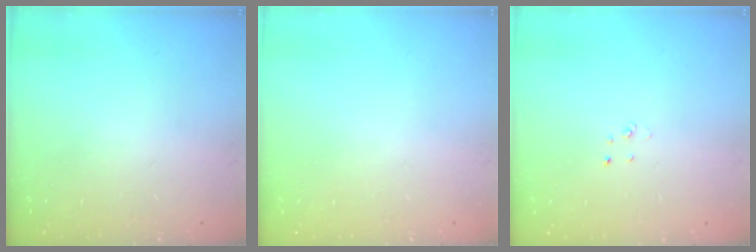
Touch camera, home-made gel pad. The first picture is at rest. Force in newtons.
{"total": 0.0}
{"total": 2.0, "press": 2.0, "slide": 0.2}